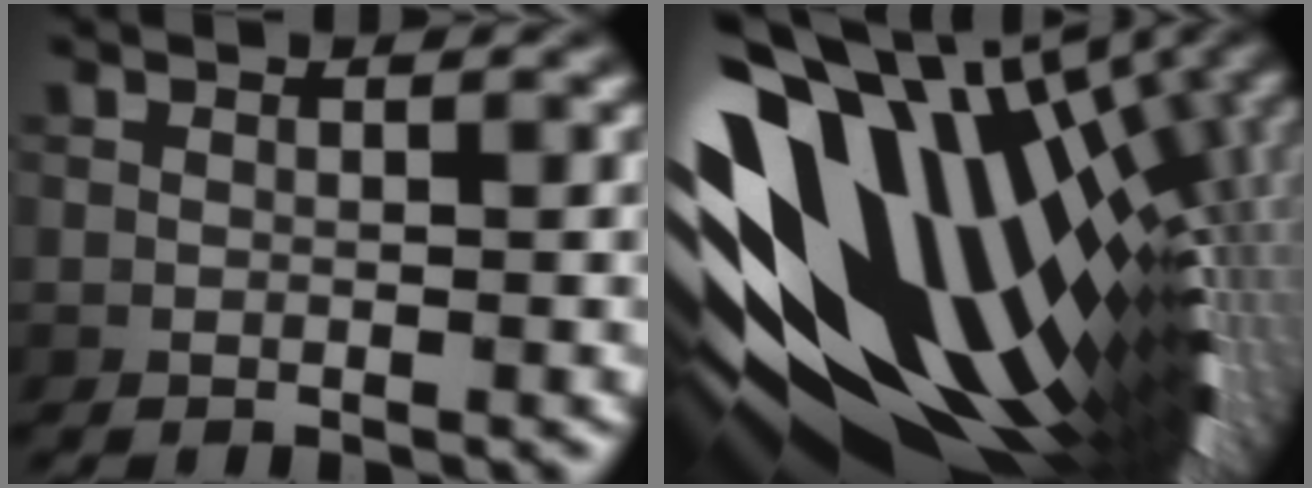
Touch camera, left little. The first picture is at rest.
{"total": 19.6, "force": [1.5, 10.9, 16.3], "torque": [-0.283, -0.035, 0.026]}